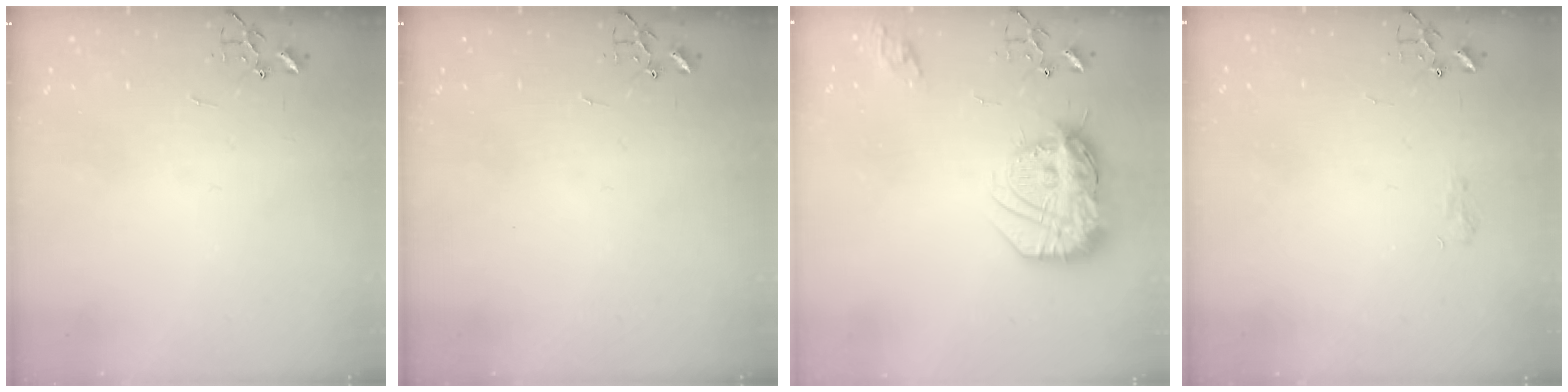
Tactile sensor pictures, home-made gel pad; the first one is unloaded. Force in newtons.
{"total": 0.0}
{"total": 18.9, "press": 18.8, "slide": 1.8}
{"total": 6.1, "press": 6.1, "slide": 0.8}